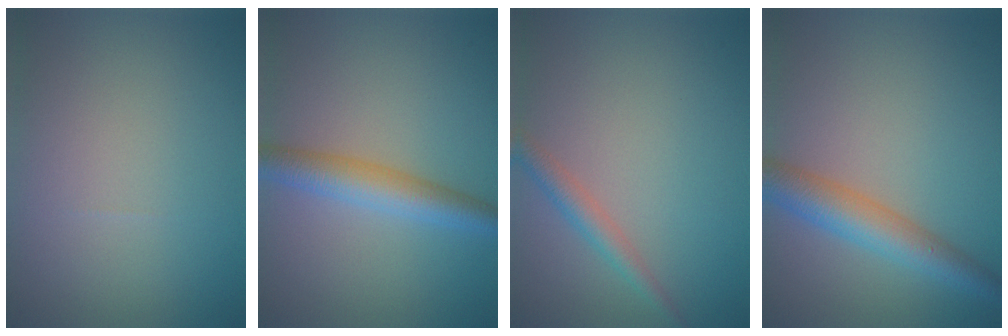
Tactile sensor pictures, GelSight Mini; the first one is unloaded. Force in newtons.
{"total": 3.9, "press": 3.9, "slide": 0.1}
{"total": 2.0, "press": 2.0, "slide": 0.0}
{"total": 4.7, "press": 4.7, "slide": 0.2}